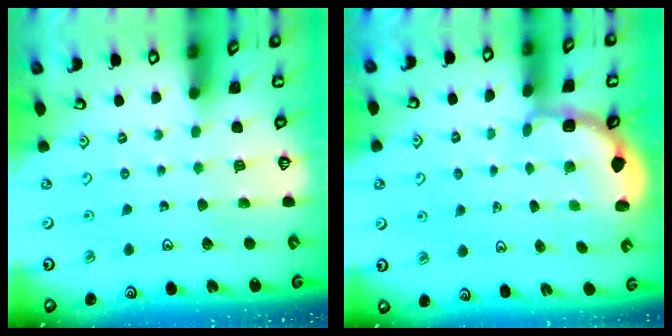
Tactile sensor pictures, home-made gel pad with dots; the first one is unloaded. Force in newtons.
{"total": 2.8, "press": 2.4, "slide": 1.4}